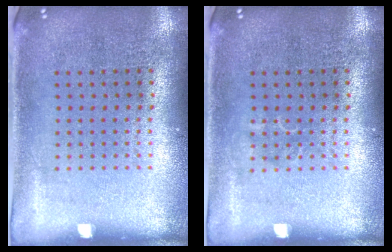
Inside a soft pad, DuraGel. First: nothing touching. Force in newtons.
{"total": 0.7, "press": 0.7, "slide": 0.2}